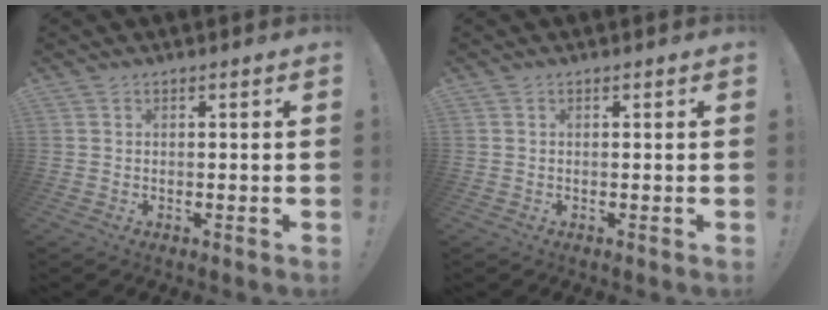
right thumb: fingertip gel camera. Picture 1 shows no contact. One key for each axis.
{"total": 0.0}